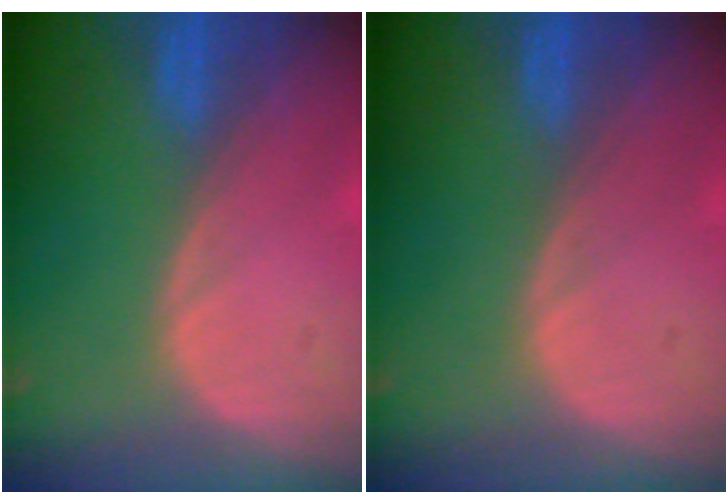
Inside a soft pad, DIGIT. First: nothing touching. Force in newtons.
{"total": 0.0}